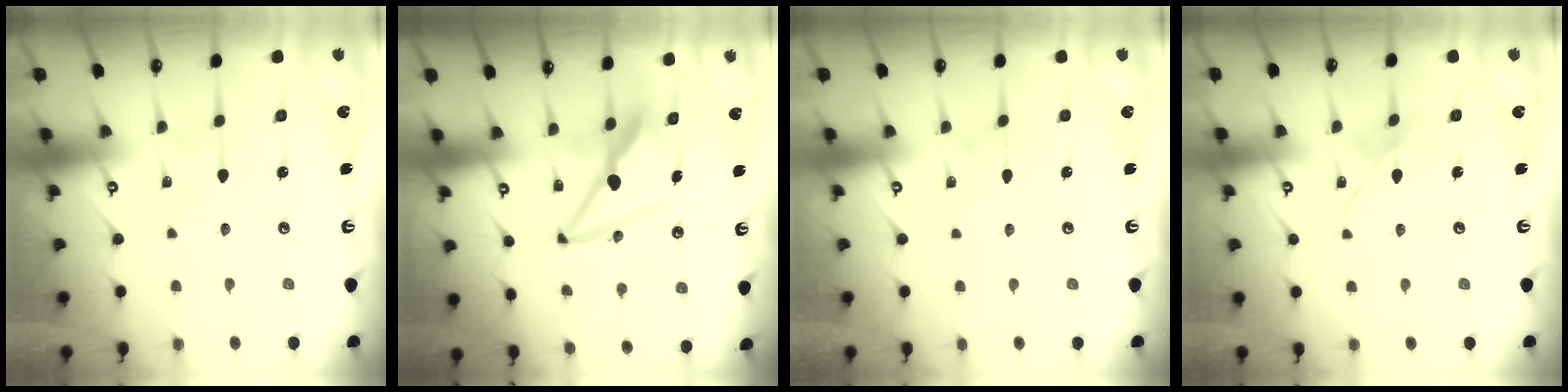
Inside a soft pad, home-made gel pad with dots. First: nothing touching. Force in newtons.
{"total": 10.1, "press": 9.9, "slide": 1.8}
{"total": 2.8, "press": 2.7, "slide": 0.3}
{"total": 6.8, "press": 6.8, "slide": 0.4}